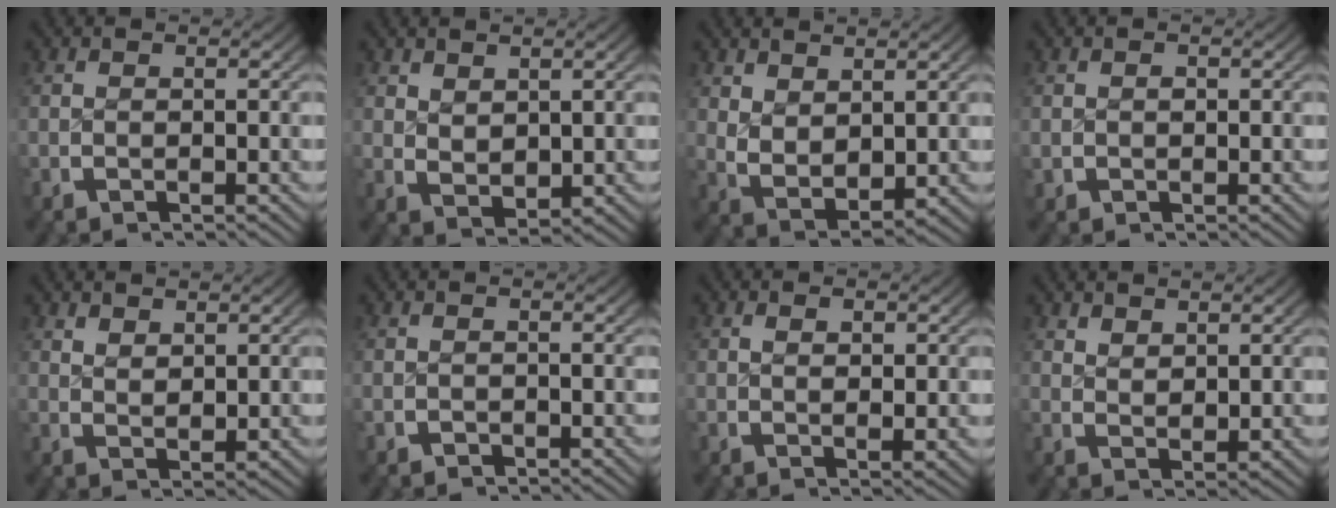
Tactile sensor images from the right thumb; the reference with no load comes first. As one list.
[{"total": 2.3, "force": [1.0, 1.5, 1.4], "torque": [-0.028, -0.014, 0.033]}, {"total": 4.7, "force": [0.9, 3.2, 3.3], "torque": [-0.075, -0.024, 0.035]}, {"total": 0.9, "force": [0.0, 0.9, 0.3], "torque": [-0.011, -0.005, 0.006]}, {"total": 1.8, "force": [1.5, 0.5, 0.8], "torque": [-0.009, -0.005, 0.038]}, {"total": 0.5, "force": [-0.5, 0.3, 0.1], "torque": [0.000, -0.003, -0.006]}, {"total": 1.7, "force": [0.5, 0.7, 1.4], "torque": [-0.018, -0.003, 0.013]}, {"total": 1.8, "force": [1.5, 0.5, 0.7], "torque": [-0.008, -0.006, 0.039]}]